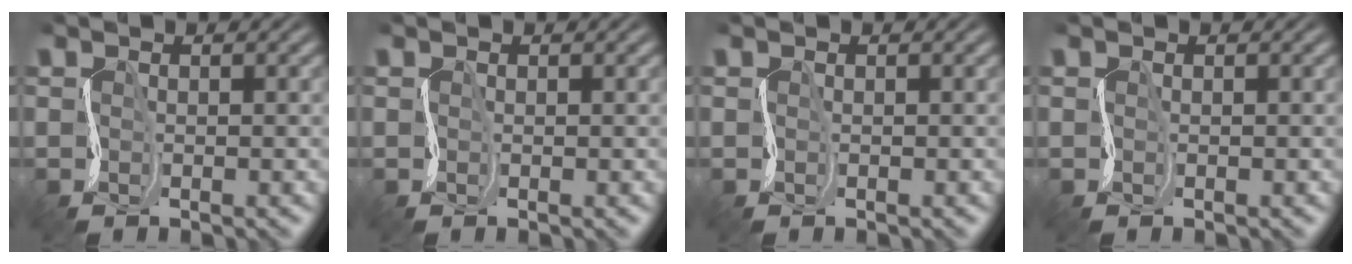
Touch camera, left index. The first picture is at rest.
{"total": 0.0}
{"total": 0.0}
{"total": 0.0}